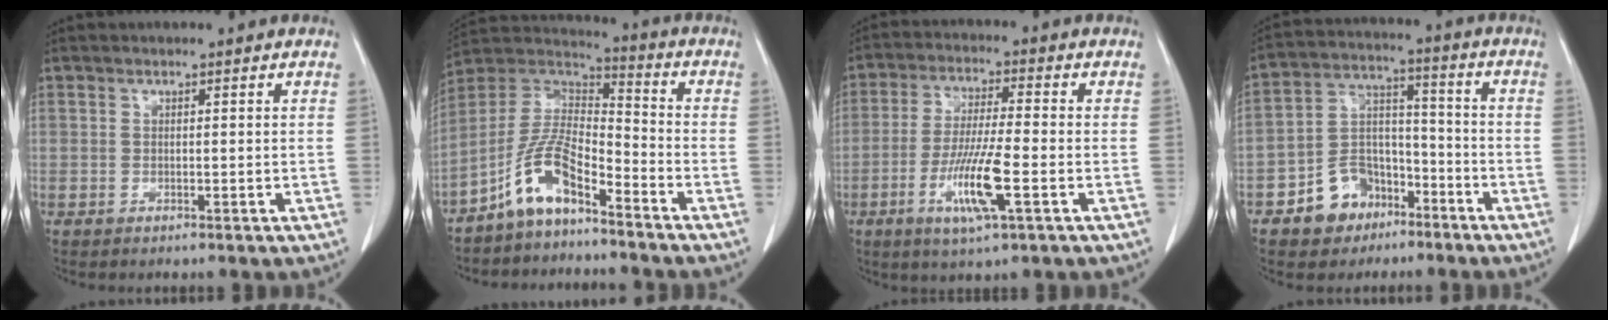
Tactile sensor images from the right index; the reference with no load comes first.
{"total": 9.8, "force": [-6.7, 2.8, 6.5], "torque": [-0.146, 0.021, -0.132]}
{"total": 9.9, "force": [-3.5, 0.5, 9.2], "torque": [-0.181, -0.014, -0.066]}
{"total": 9.7, "force": [-5.8, 7.0, 3.5], "torque": [-0.067, 0.027, -0.096]}